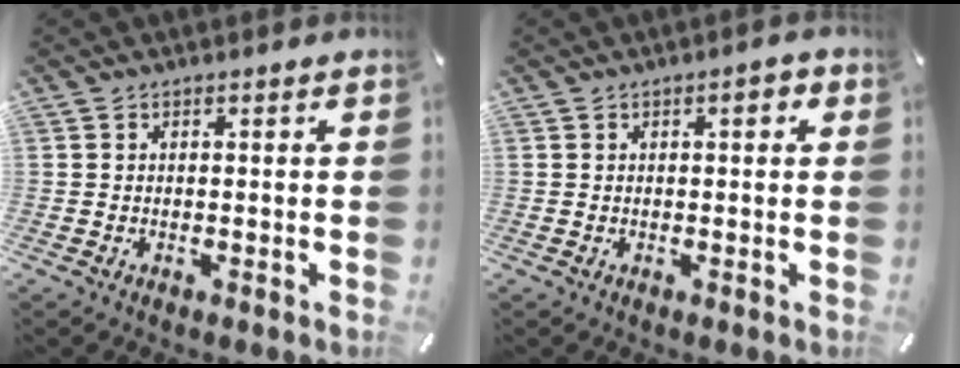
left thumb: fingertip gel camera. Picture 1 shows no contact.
{"total": 2.3, "force": [0.6, 0.7, 2.1], "torque": [-0.027, 0.000, 0.005]}